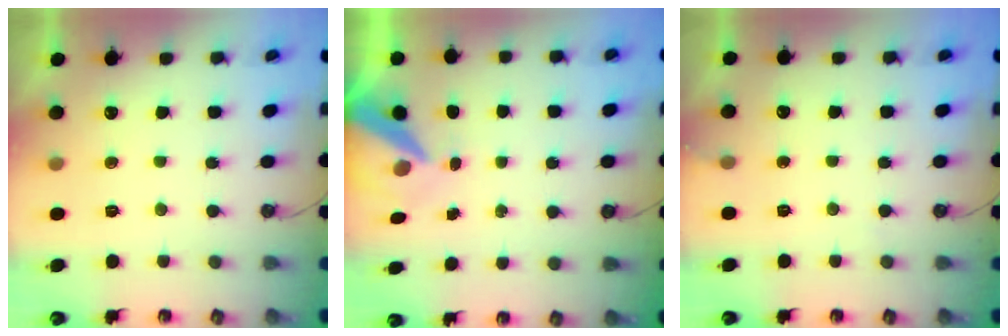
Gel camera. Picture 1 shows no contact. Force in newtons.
{"total": 8.4, "press": 8.3, "slide": 1.2}
{"total": 4.4, "press": 4.4, "slide": 0.2}